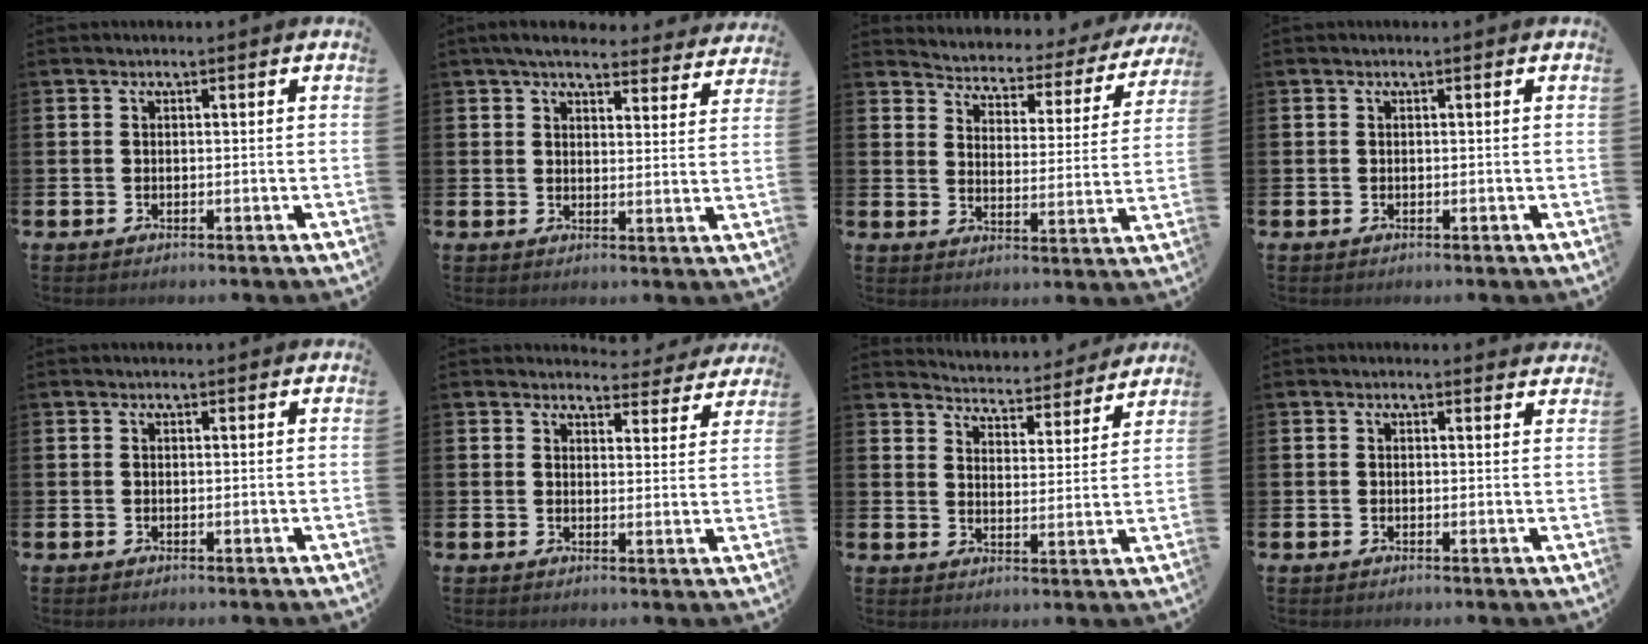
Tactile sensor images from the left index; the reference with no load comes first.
{"total": 5.1, "force": [4.7, 1.2, 1.5], "torque": [-0.036, -0.025, 0.083]}
{"total": 3.0, "force": [2.8, 1.1, 0.1], "torque": [-0.030, -0.033, 0.038]}
{"total": 0.0}
{"total": 0.0}
{"total": 3.6, "force": [3.4, 1.0, 0.2], "torque": [0.002, -0.028, 0.057]}
{"total": 4.5, "force": [4.5, 0.5, -0.1], "torque": [-0.019, -0.043, 0.074]}
{"total": 0.7, "force": [0.6, 0.2, 0.1], "torque": [0.005, -0.001, 0.010]}